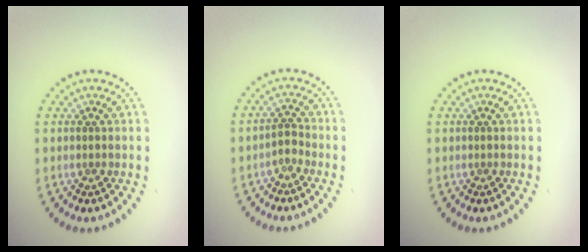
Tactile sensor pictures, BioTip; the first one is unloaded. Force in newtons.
{"total": 1.1, "press": 0.8, "slide": 0.7}
{"total": 0.0}